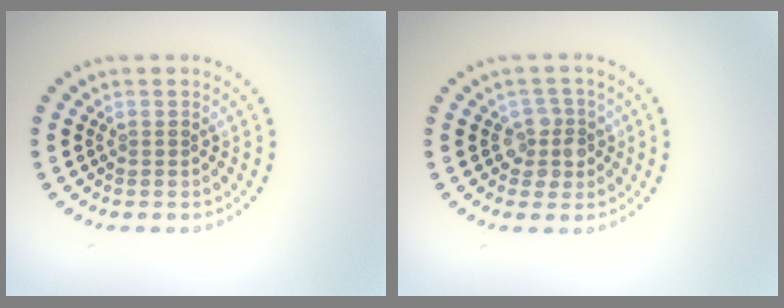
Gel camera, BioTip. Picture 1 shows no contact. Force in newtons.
{"total": 2.4, "press": 2.2, "slide": 1.1}